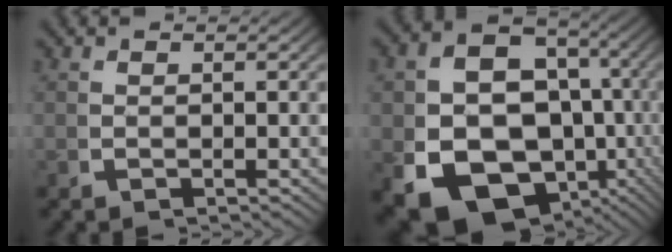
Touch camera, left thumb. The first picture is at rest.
{"total": 18.5, "force": [-4.7, 13.7, 11.6], "torque": [-0.239, -0.077, -0.048]}